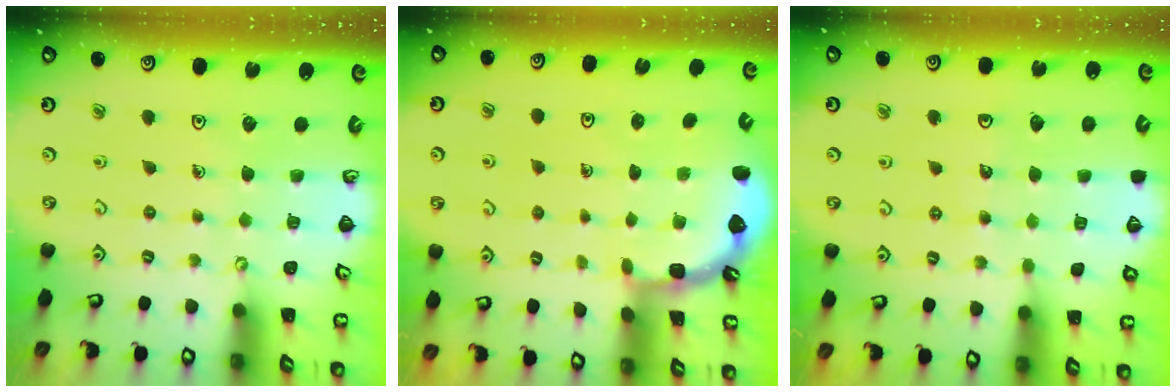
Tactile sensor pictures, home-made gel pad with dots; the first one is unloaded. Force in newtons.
{"total": 2.0, "press": 2.0, "slide": 0.2}
{"total": 7.0, "press": 6.4, "slide": 2.9}